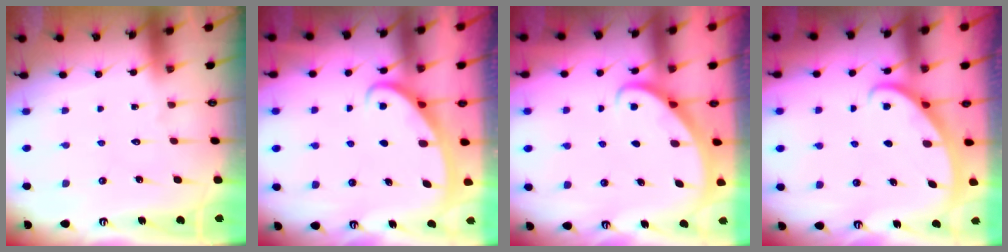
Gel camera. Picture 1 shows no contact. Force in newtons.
{"total": 2.6, "press": 2.6, "slide": 0.4}
{"total": 2.9, "press": 2.9, "slide": 0.2}
{"total": 2.7, "press": 2.7, "slide": 0.1}